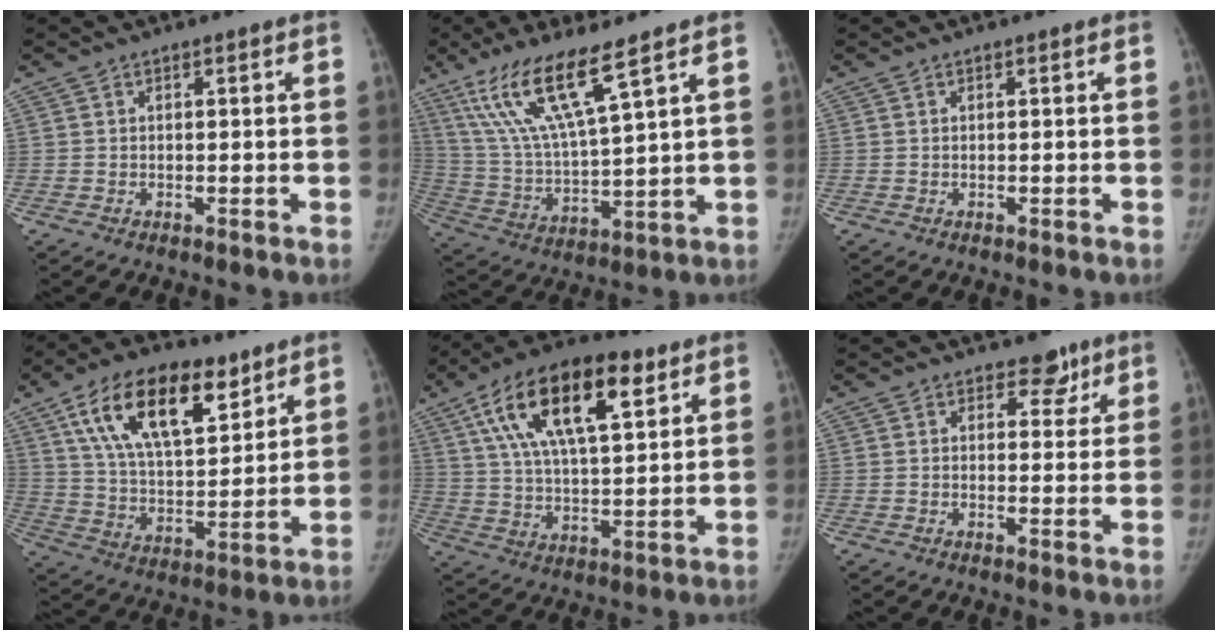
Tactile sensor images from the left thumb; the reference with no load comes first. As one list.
[{"total": 15.1, "force": [9.2, 2.1, 11.8], "torque": [-0.245, -0.043, 0.193]}, {"total": 0.0}, {"total": 19.9, "force": [10.6, 9.5, 13.9], "torque": [-0.206, -0.034, 0.191]}, {"total": 20.8, "force": [9.4, 8.8, 16.4], "torque": [-0.274, -0.008, 0.164]}, {"total": 4.1, "force": [2.7, 2.8, 1.3], "torque": [0.018, -0.013, 0.035]}]